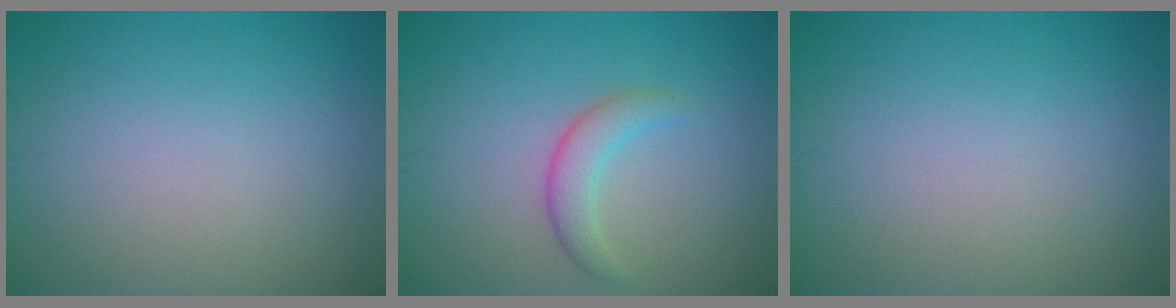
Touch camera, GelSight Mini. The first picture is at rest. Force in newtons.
{"total": 2.4, "press": 2.4, "slide": 0.1}
{"total": 0.0}